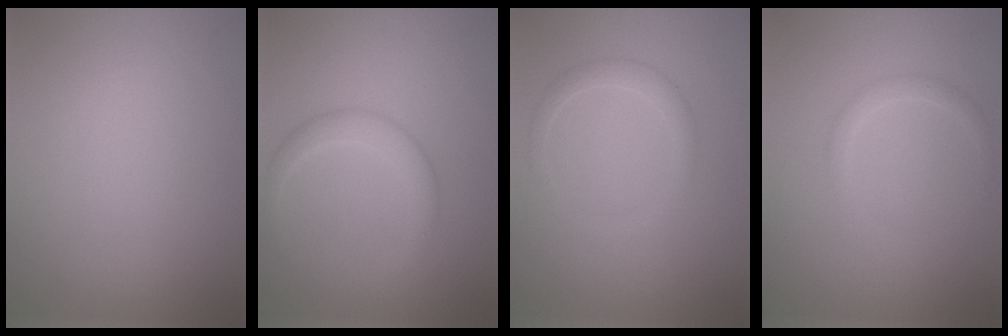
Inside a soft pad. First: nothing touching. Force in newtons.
{"total": 2.5, "press": 2.5, "slide": 0.1}
{"total": 1.8, "press": 1.8, "slide": 0.1}
{"total": 1.3, "press": 1.3, "slide": 0.1}